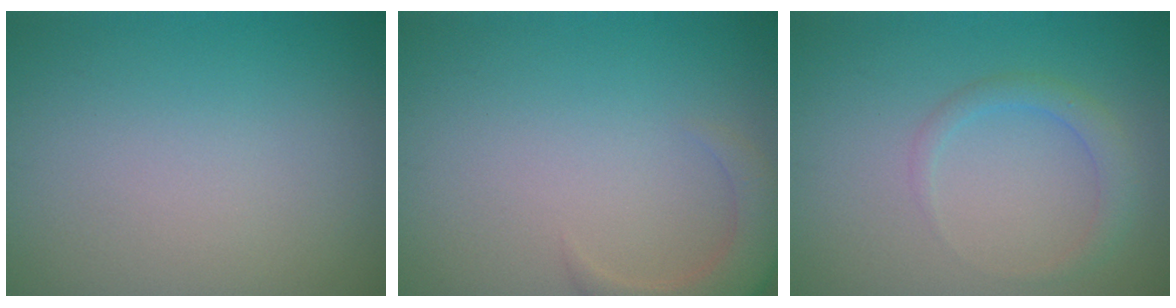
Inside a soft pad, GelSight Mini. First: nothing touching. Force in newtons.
{"total": 3.2, "press": 3.1, "slide": 0.5}
{"total": 1.9, "press": 1.9, "slide": 0.1}